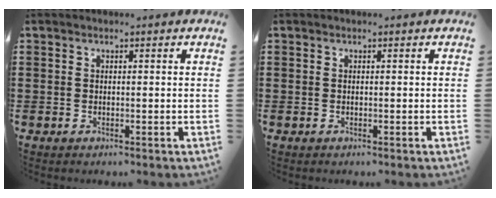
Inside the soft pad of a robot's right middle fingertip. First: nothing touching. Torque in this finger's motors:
{"motor_torque": [-0.51, -0.33, -0.01, -0.01]}